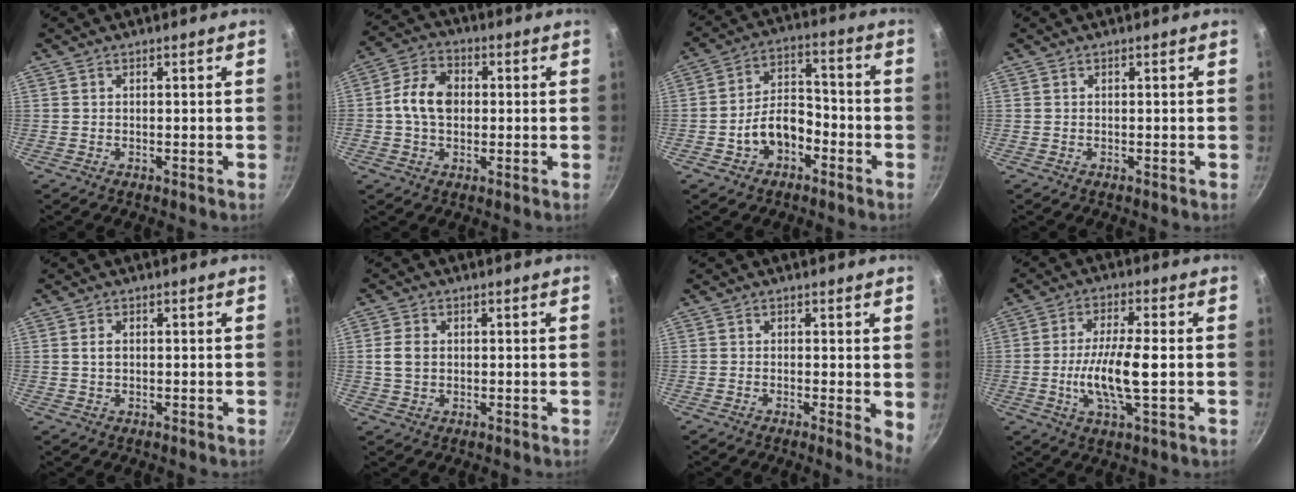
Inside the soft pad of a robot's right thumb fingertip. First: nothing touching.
{"total": 9.0, "force": [0.2, 6.6, 6.1], "torque": [-0.097, 0.017, -0.011]}
{"total": 9.5, "force": [-4.0, 6.3, 5.8], "torque": [-0.070, 0.049, -0.069]}
{"total": 0.0}
{"total": 1.5, "force": [0.2, 0.9, 1.2], "torque": [-0.020, 0.003, 0.005]}
{"total": 4.1, "force": [0.4, 3.2, 2.6], "torque": [-0.044, 0.004, 0.007]}
{"total": 3.6, "force": [0.1, 1.1, 3.4], "torque": [-0.039, -0.010, -0.002]}
{"total": 10.7, "force": [-1.2, 2.8, 10.3], "torque": [-0.198, 0.012, -0.026]}